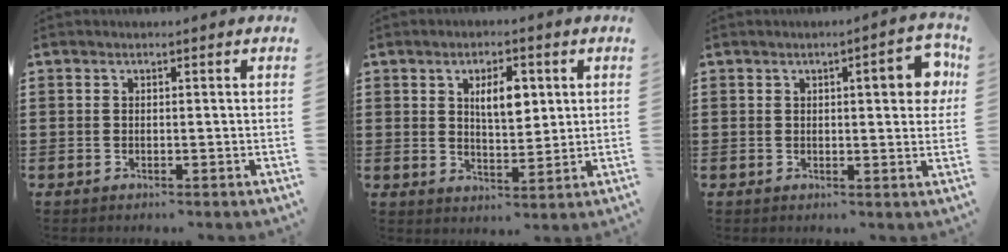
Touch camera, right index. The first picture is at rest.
{"total": 5.5, "force": [1.7, 2.3, 4.7], "torque": [-0.083, 0.004, 0.024]}
{"total": 5.9, "force": [1.6, 1.5, 5.4], "torque": [-0.074, -0.004, 0.017]}